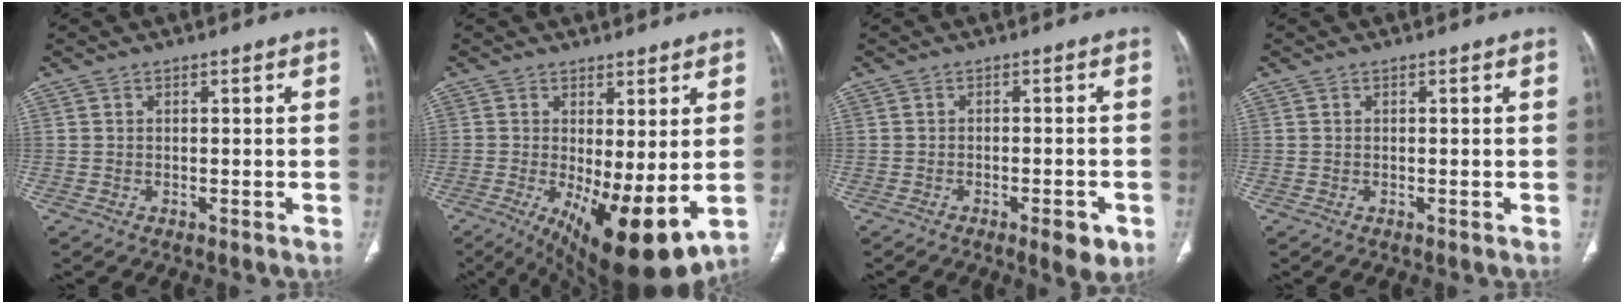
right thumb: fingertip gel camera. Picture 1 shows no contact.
{"total": 13.8, "force": [-2.0, 4.7, 12.8], "torque": [-0.204, -0.028, -0.012]}
{"total": 5.0, "force": [-2.5, 1.6, 4.0], "torque": [-0.048, 0.003, -0.030]}
{"total": 0.0}